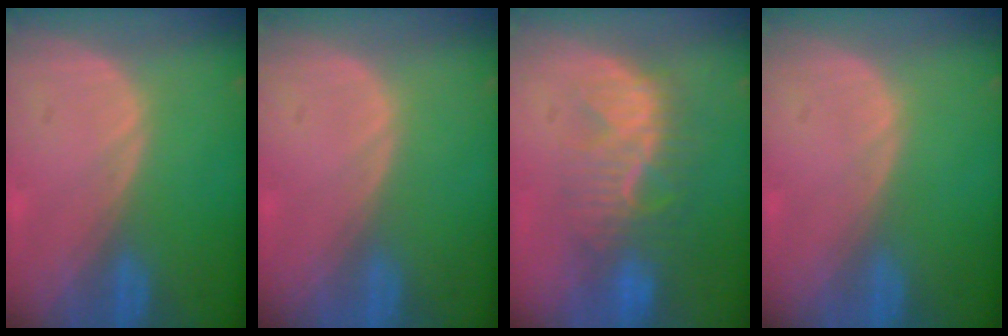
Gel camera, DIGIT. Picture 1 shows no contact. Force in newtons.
{"total": 0.0}
{"total": 9.1, "press": 8.4, "slide": 3.5}
{"total": 0.0}